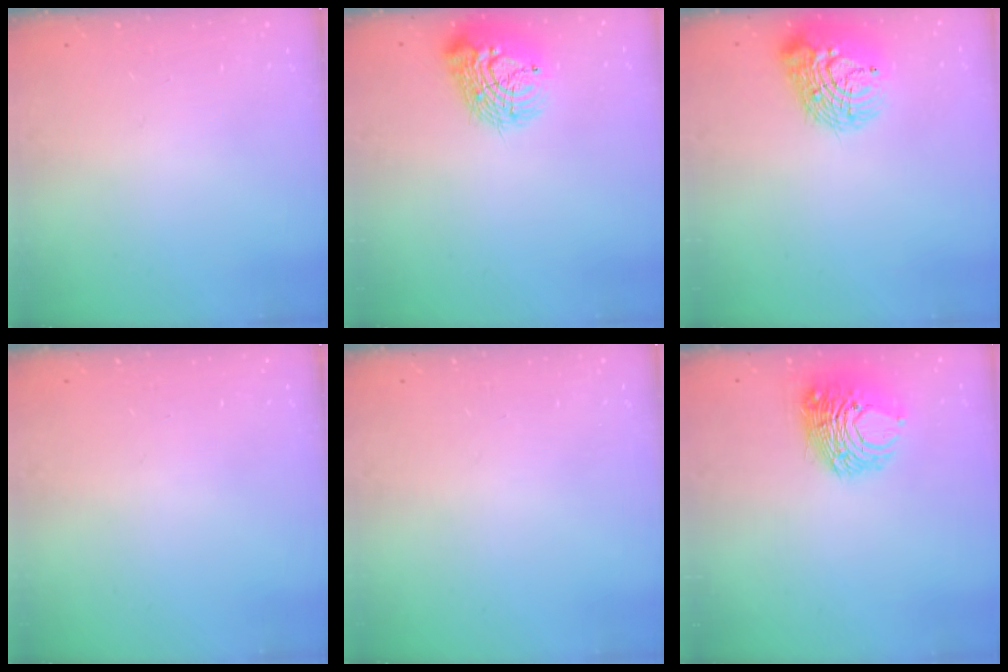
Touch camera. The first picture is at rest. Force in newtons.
{"total": 12.5, "press": 12.4, "slide": 1.4}
{"total": 13.3, "press": 13.2, "slide": 2.0}
{"total": 0.0}
{"total": 0.0}
{"total": 10.7, "press": 10.7, "slide": 0.7}